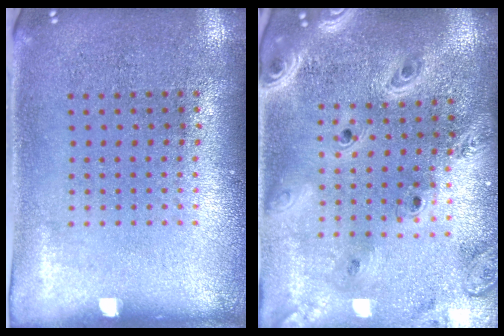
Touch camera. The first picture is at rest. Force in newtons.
{"total": 3.3, "press": 2.7, "slide": 1.9}